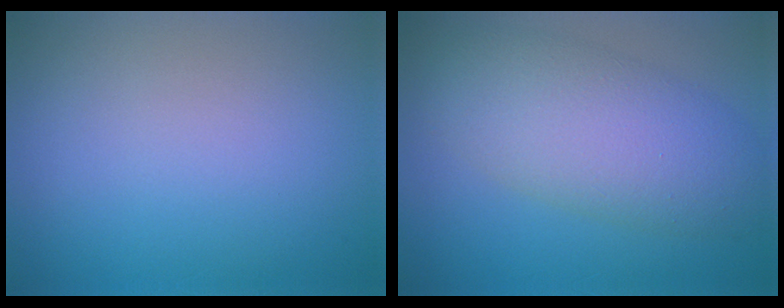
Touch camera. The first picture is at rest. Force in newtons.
{"total": 7.3, "press": 7.3, "slide": 0.4}